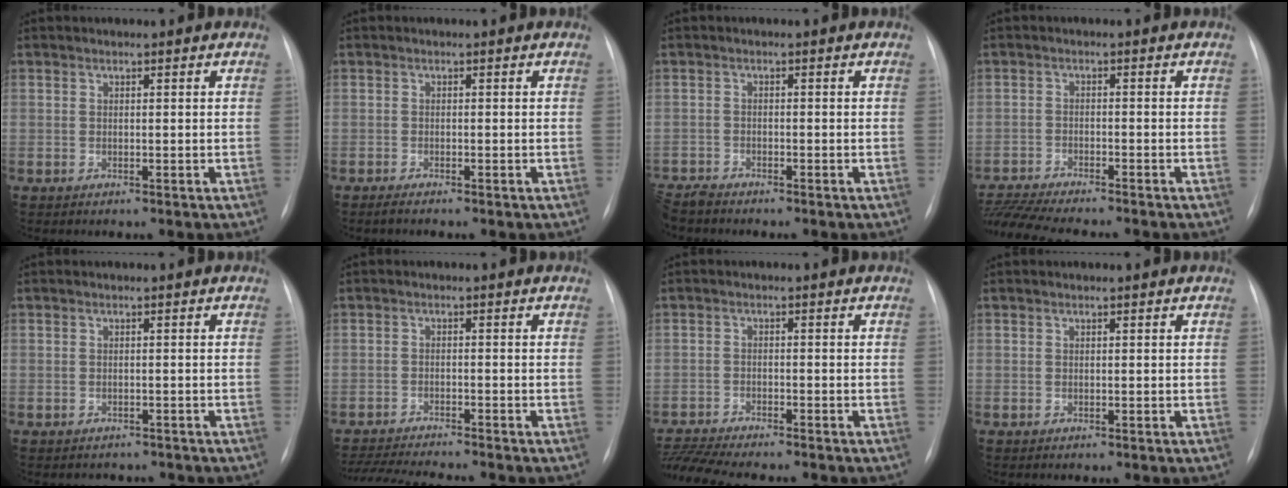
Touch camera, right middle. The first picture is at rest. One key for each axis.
{"total": 1.2, "fx": -0.9, "fy": 0.1, "fz": 0.7, "tx": -0.015, "ty": -0.003, "tz": -0.012}
{"total": 3.0, "fx": -3.0, "fy": 0.1, "fz": 0.4, "tx": -0.007, "ty": -0.015, "tz": -0.059}
{"total": 11.2, "fx": -10.1, "fy": 0.5, "fz": 4.8, "tx": -0.079, "ty": -0.008, "tz": -0.162}
{"total": 2.5, "fx": -2.2, "fy": 1.2, "fz": -0.2, "tx": 0.002, "ty": 0.006, "tz": -0.028}
{"total": 8.9, "fx": -8.3, "fy": -0.6, "fz": 3.3, "tx": -0.052, "ty": -0.014, "tz": -0.136}
{"total": 10.1, "fx": -9.2, "fy": 0.4, "fz": 4.2, "tx": -0.071, "ty": -0.007, "tz": -0.147}
{"total": 0.0}